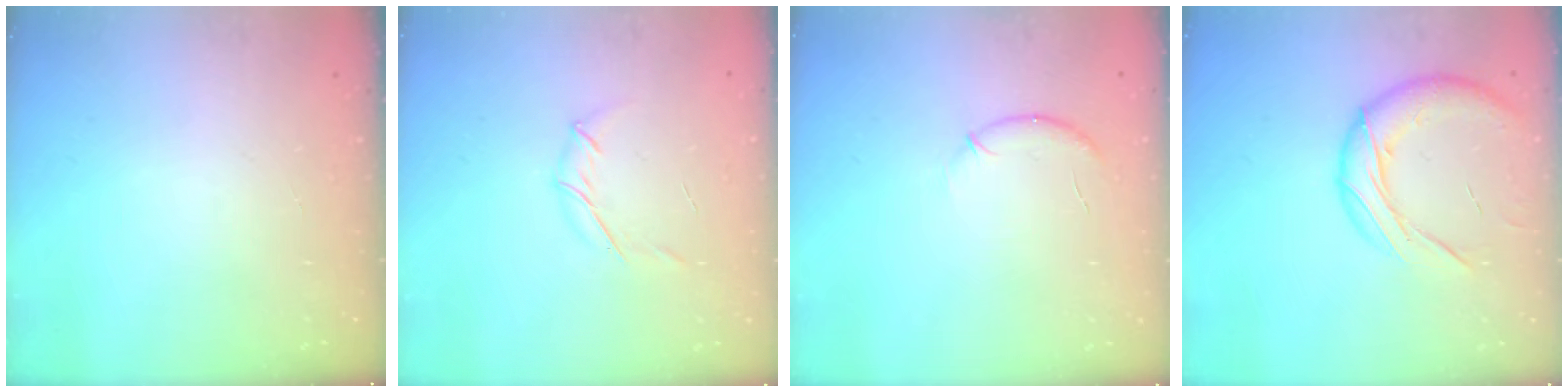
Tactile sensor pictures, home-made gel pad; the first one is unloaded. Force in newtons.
{"total": 4.8, "press": 4.7, "slide": 1.2}
{"total": 6.4, "press": 6.3, "slide": 1.0}
{"total": 14.7, "press": 14.6, "slide": 2.3}